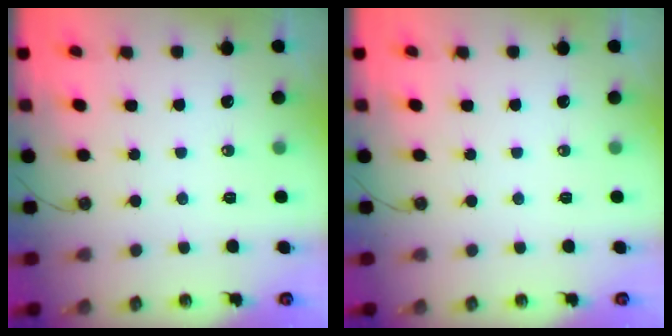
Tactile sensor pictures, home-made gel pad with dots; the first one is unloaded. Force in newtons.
{"total": 0.0}